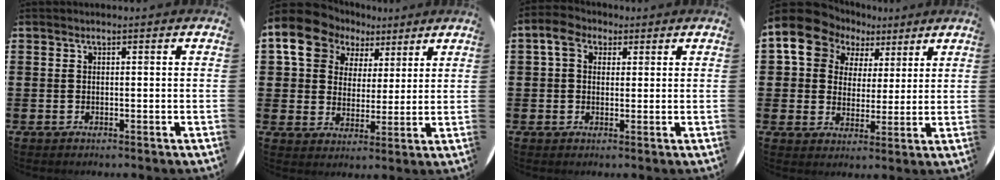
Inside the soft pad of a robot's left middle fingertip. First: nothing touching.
{"total": 10.2, "force": [6.3, 7.4, 3.2], "torque": [-0.091, -0.011, 0.116]}
{"total": 3.6, "force": [2.0, 2.6, 1.6], "torque": [-0.032, 0.011, 0.033]}
{"total": 10.2, "force": [6.4, 7.4, 2.7], "torque": [-0.086, -0.020, 0.116]}